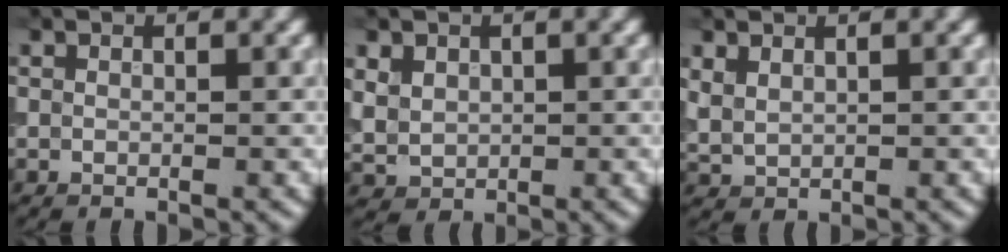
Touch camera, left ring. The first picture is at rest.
{"total": 2.2, "force": [0.7, 1.8, 1.0], "torque": [-0.029, -0.004, 0.015]}
{"total": 1.4, "force": [0.9, 0.7, 0.8], "torque": [-0.024, -0.001, 0.023]}